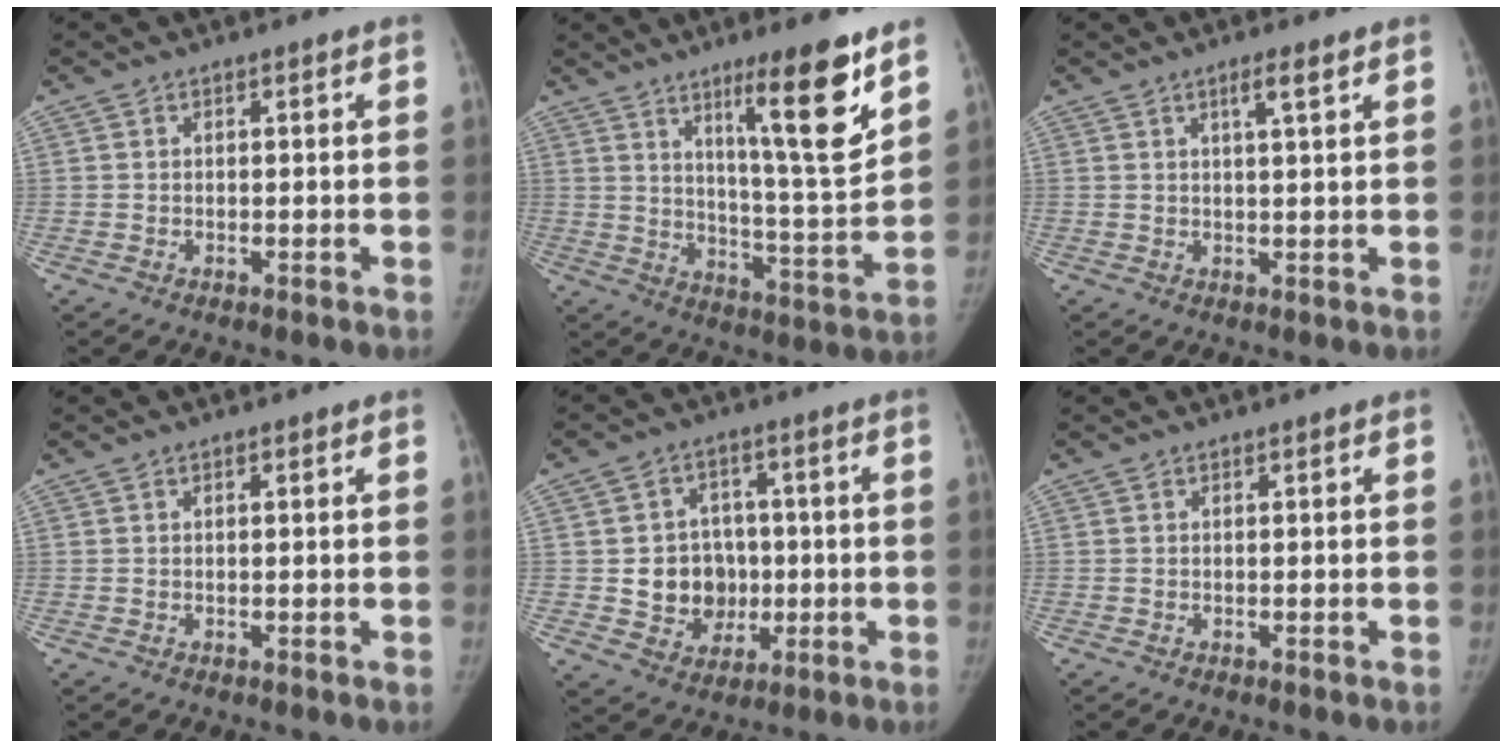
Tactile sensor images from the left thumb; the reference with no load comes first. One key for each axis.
{"total": 15.8, "fx": 9.3, "fy": 1.6, "fz": 12.6, "tx": -0.180, "ty": -0.067, "tz": 0.154}
{"total": 3.1, "fx": 1.7, "fy": 0.2, "fz": 2.6, "tx": -0.046, "ty": -0.008, "tz": 0.030}
{"total": 0.5, "fx": 0.2, "fy": 0.2, "fz": 0.5, "tx": -0.010, "ty": 0.001, "tz": 0.003}
{"total": 10.0, "fx": -0.6, "fy": 8.9, "fz": 4.5, "tx": -0.025, "ty": 0.007, "tz": -0.001}
{"total": 0.0}